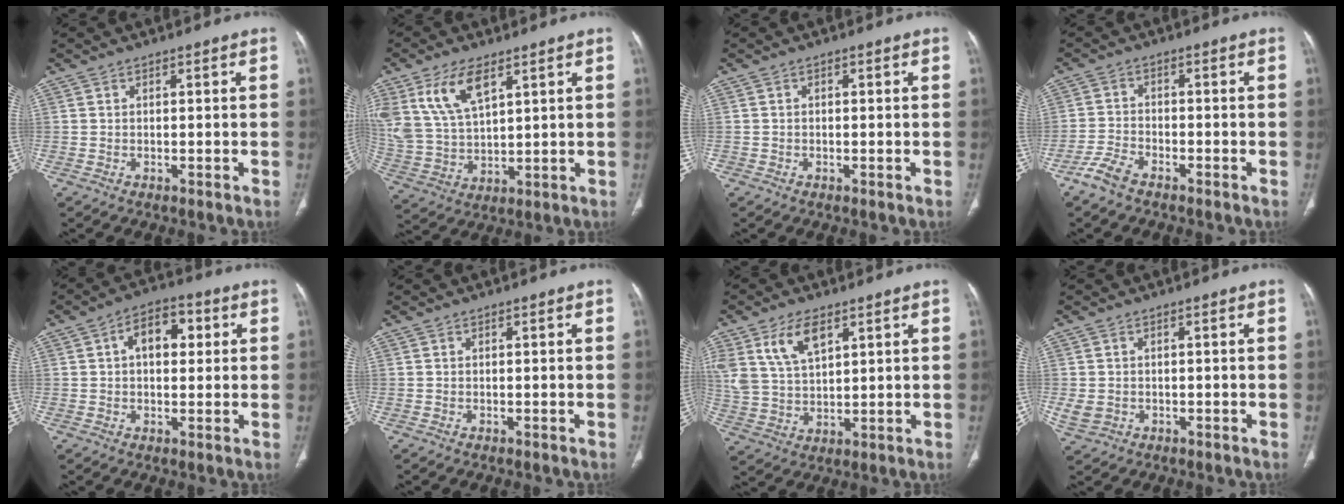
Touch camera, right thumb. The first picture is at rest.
{"total": 12.4, "force": [6.4, 6.1, 8.7], "torque": [-0.171, -0.018, 0.139]}
{"total": 0.6, "force": [0.0, 0.5, 0.3], "torque": [0.002, 0.003, -0.002]}
{"total": 4.5, "force": [-3.4, 1.7, 2.3], "torque": [-0.055, 0.014, -0.071]}
{"total": 8.6, "force": [1.9, 5.2, 6.5], "torque": [-0.078, 0.015, 0.025]}
{"total": 0.0}
{"total": 10.0, "force": [5.2, 5.2, 6.8], "torque": [-0.128, -0.015, 0.112]}
{"total": 3.2, "force": [-0.5, 2.7, 1.6], "torque": [-0.037, 0.001, -0.001]}